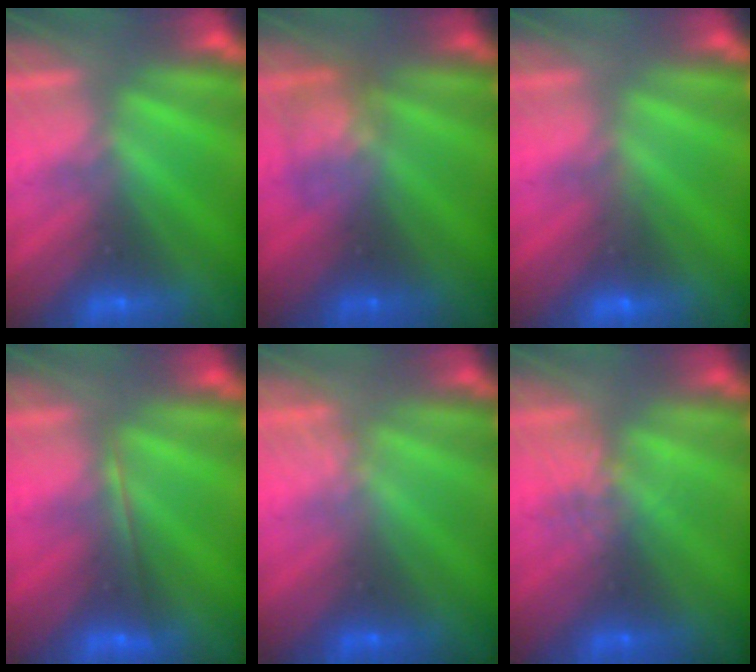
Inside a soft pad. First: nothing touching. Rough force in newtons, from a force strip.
{"total": 2.3}
{"total": 2.9}
{"total": 1.8}
{"total": 1.3}
{"total": 3.8}